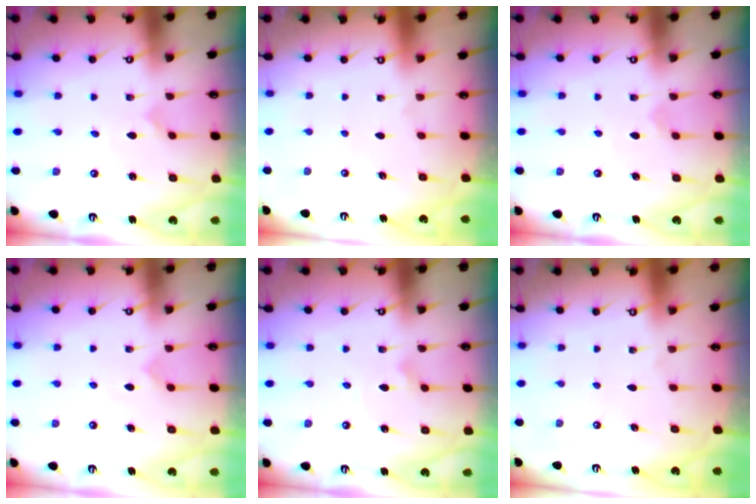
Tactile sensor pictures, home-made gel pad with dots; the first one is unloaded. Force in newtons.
{"total": 0.0}
{"total": 2.5, "press": 2.4, "slide": 0.6}
{"total": 4.6, "press": 4.6, "slide": 0.4}
{"total": 2.1, "press": 2.1, "slide": 0.1}
{"total": 0.0}